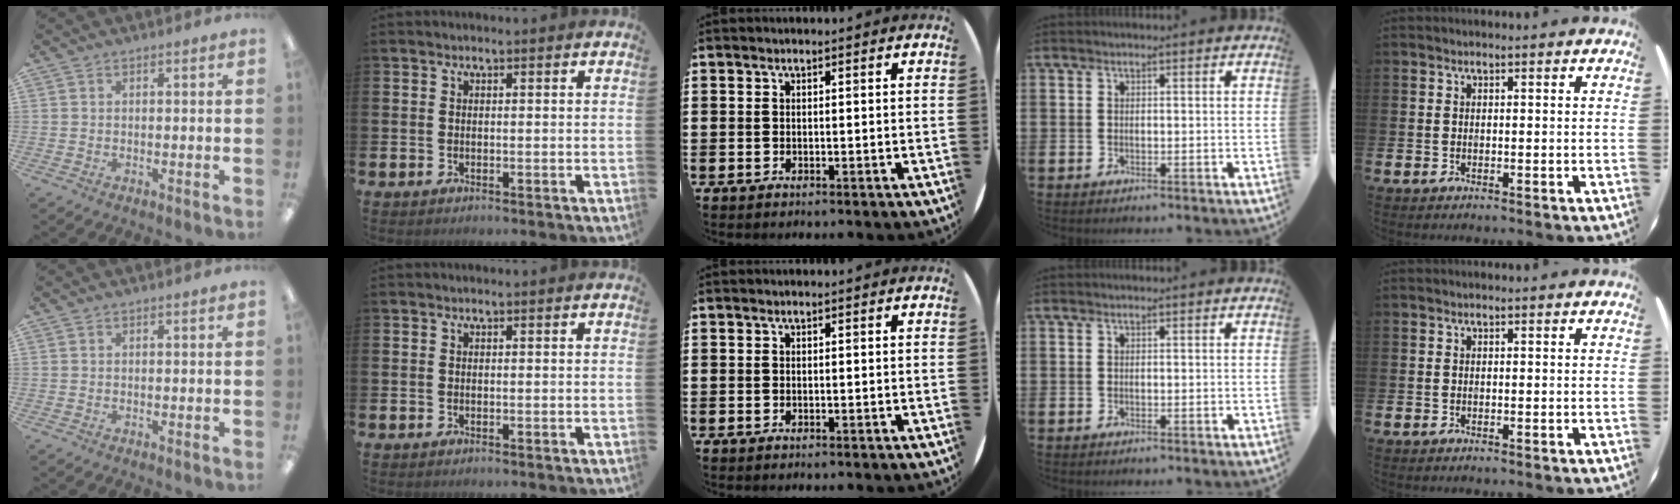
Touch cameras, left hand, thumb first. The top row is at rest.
{}